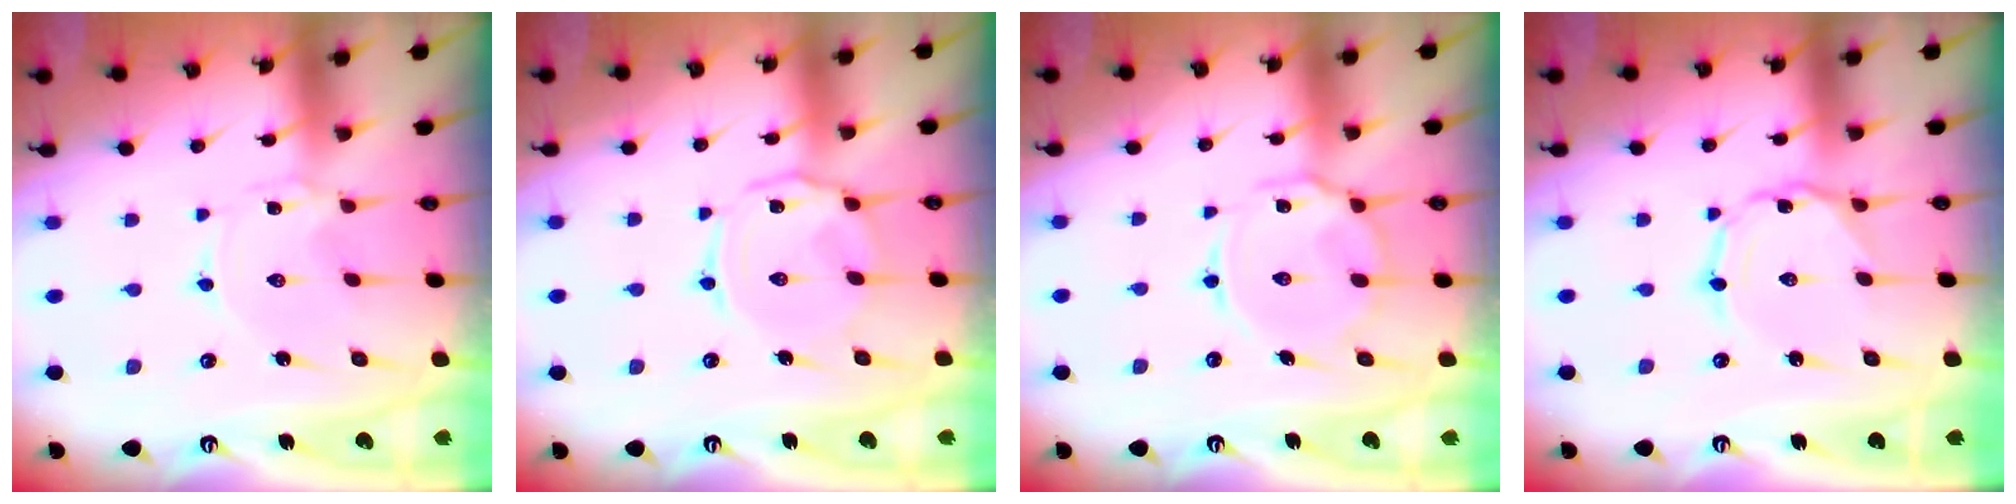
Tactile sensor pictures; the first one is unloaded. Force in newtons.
{"total": 7.3, "press": 7.2, "slide": 0.7}
{"total": 11.8, "press": 11.7, "slide": 0.9}
{"total": 1.2, "press": 1.2, "slide": 0.3}